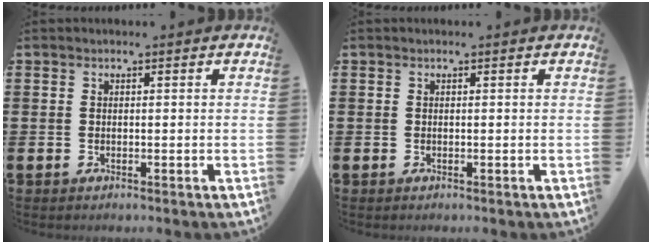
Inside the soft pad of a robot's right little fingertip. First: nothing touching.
{"total": 0.0}